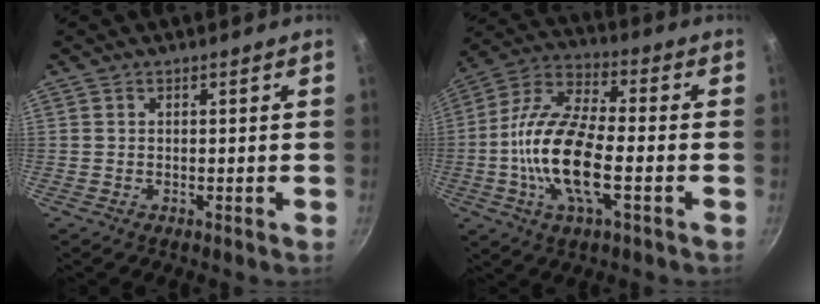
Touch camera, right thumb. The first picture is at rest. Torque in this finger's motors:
{"motor_torque": [1.22, 1.17, 1.89, -0.85, 0.65]}